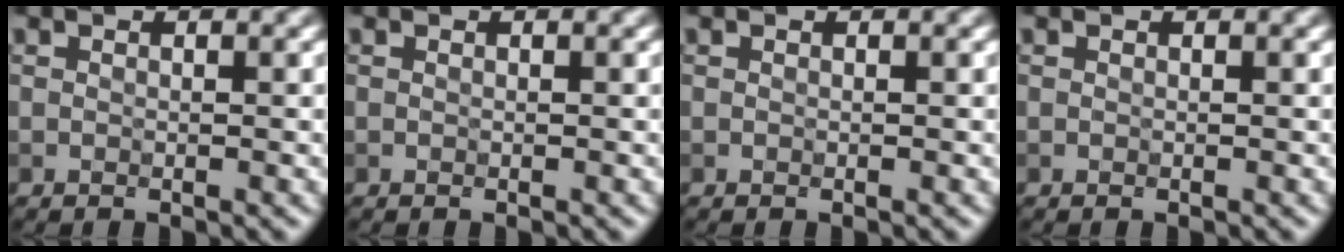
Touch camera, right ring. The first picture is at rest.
{"total": 0.0}
{"total": 0.0}
{"total": 0.0}